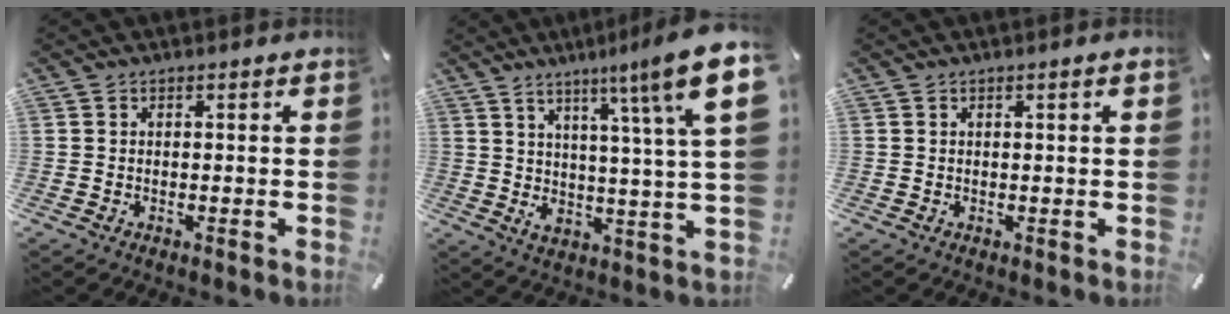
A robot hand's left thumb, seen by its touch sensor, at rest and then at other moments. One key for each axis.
{"total": 15.8, "fx": 8.1, "fy": 1.4, "fz": 13.5, "tx": -0.208, "ty": -0.050, "tz": 0.112}
{"total": 1.0, "fx": 0.3, "fy": 0.0, "fz": 1.0, "tx": -0.017, "ty": -0.001, "tz": 0.004}